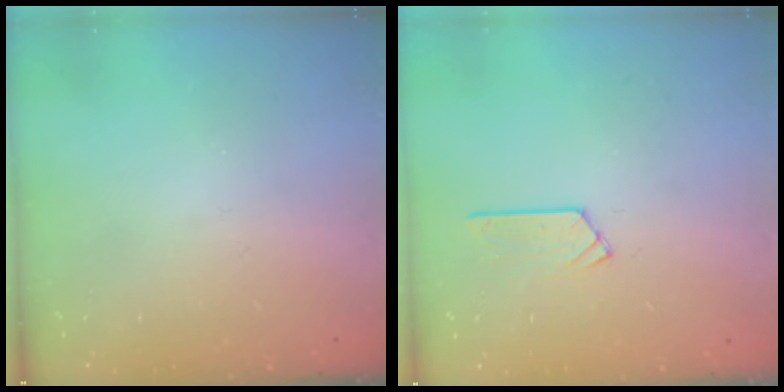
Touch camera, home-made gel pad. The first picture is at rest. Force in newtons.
{"total": 5.8, "press": 5.8, "slide": 0.3}